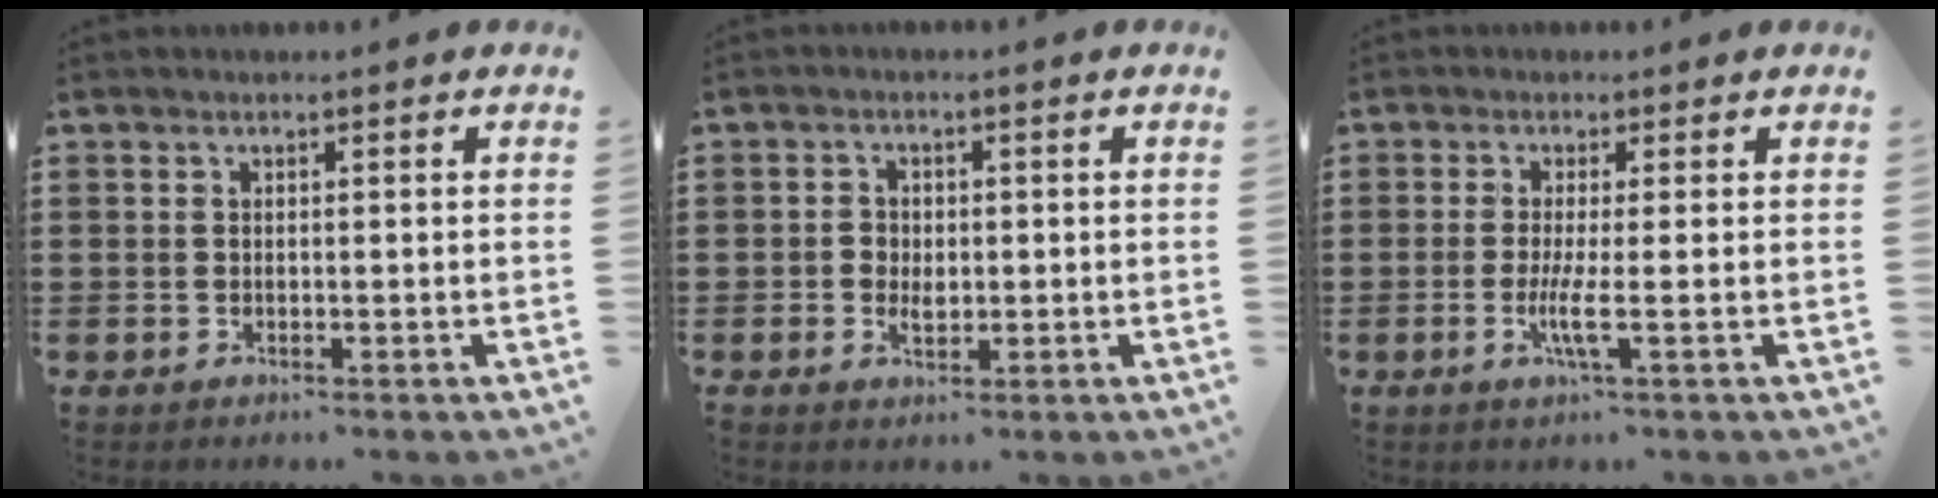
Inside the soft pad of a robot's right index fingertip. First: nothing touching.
{"total": 2.2, "force": [-0.3, 1.6, 1.4], "torque": [-0.030, 0.004, -0.006]}
{"total": 4.0, "force": [-0.8, 0.0, 3.9], "torque": [-0.068, -0.009, -0.016]}